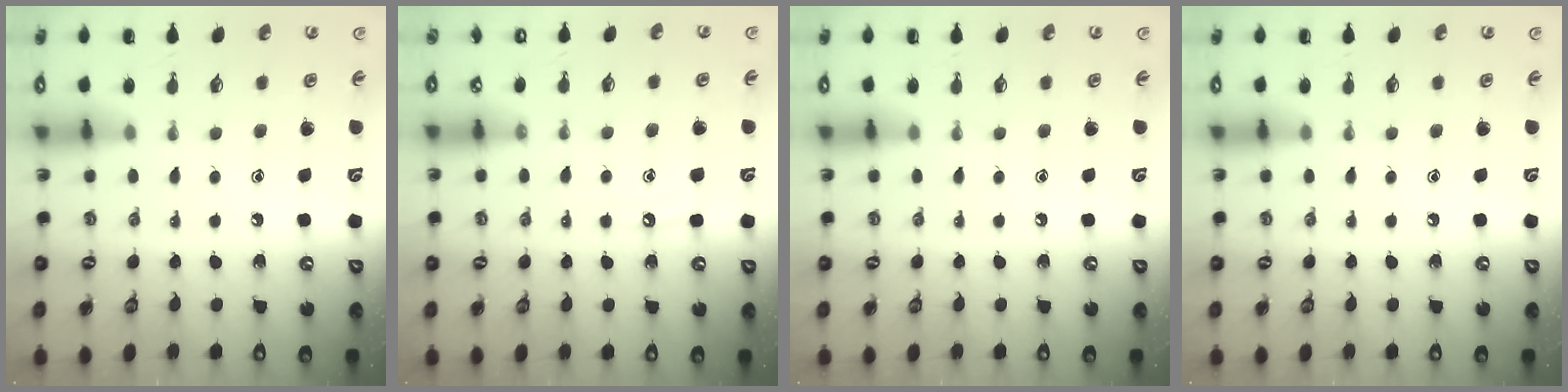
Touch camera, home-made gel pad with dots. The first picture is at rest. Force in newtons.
{"total": 5.5, "press": 5.5, "slide": 0.6}
{"total": 0.0}
{"total": 0.0}